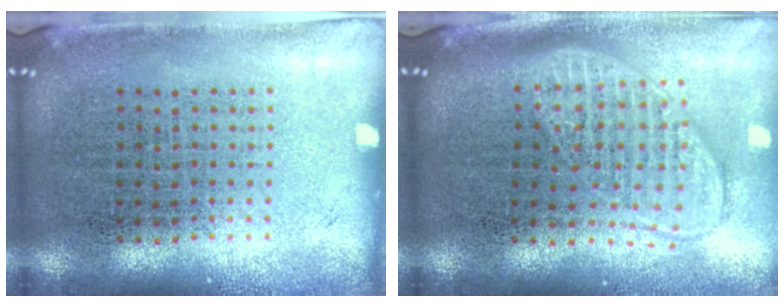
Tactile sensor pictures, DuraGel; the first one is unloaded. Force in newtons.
{"total": 1.9, "press": 1.5, "slide": 1.1}